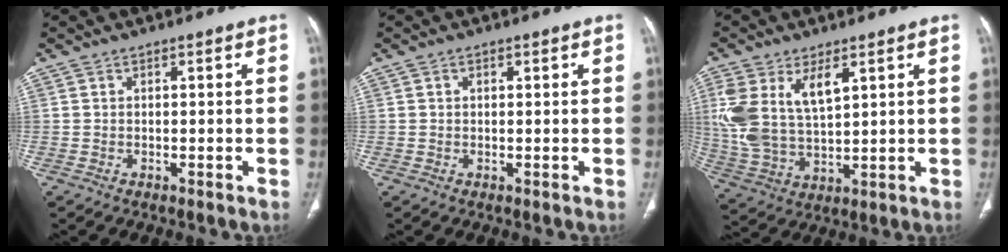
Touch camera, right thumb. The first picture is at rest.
{"total": 0.8, "force": [0.3, 0.5, 0.4], "torque": [-0.004, 0.000, 0.004]}
{"total": 13.3, "force": [5.0, 6.8, 10.3], "torque": [-0.218, -0.012, 0.111]}